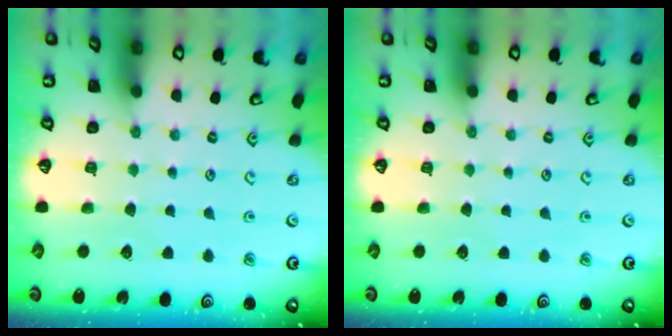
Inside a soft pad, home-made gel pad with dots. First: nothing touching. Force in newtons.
{"total": 0.0}